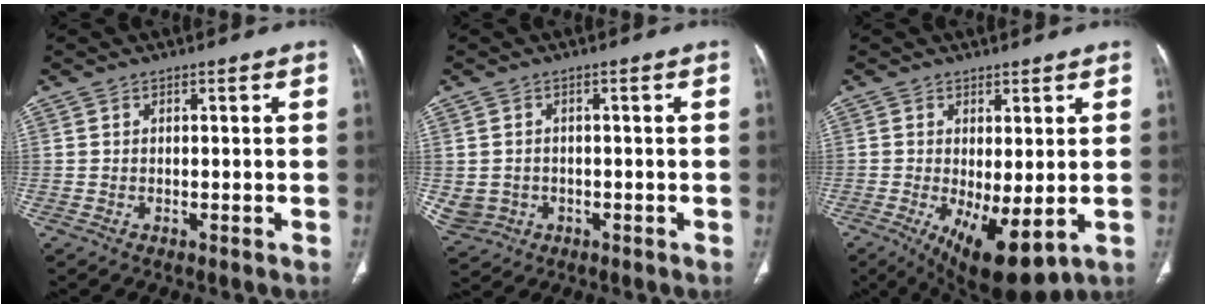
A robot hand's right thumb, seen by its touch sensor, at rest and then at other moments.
{"total": 5.3, "force": [-1.0, 4.9, 1.9], "torque": [-0.045, 0.008, -0.003]}
{"total": 10.7, "force": [-2.5, 4.0, 9.6], "torque": [-0.153, -0.023, -0.021]}